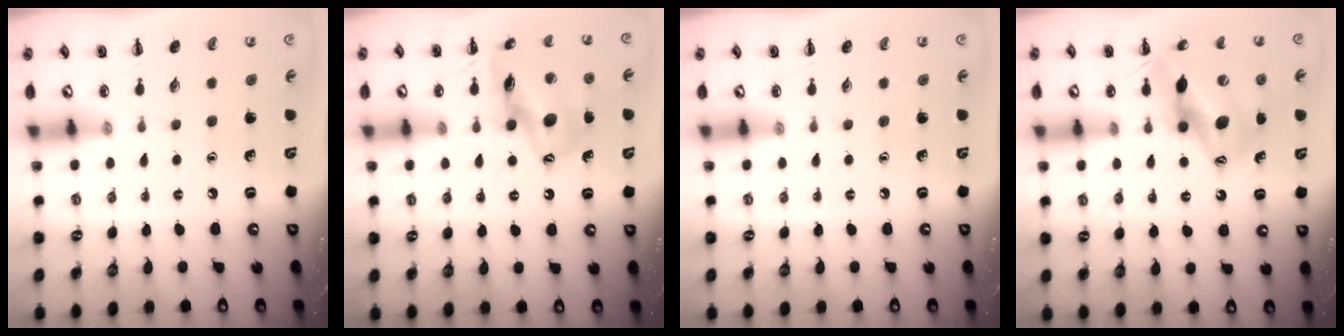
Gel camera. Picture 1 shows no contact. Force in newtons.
{"total": 14.5, "press": 14.1, "slide": 3.5}
{"total": 0.0}
{"total": 14.2, "press": 13.7, "slide": 3.6}